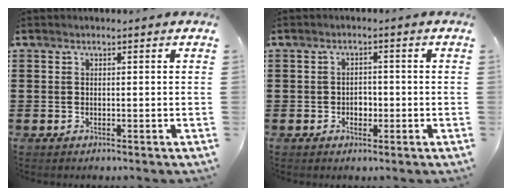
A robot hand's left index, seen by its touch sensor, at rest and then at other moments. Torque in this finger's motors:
{"motor_torque": [0.01, 0.01, 0.02, 0.00]}